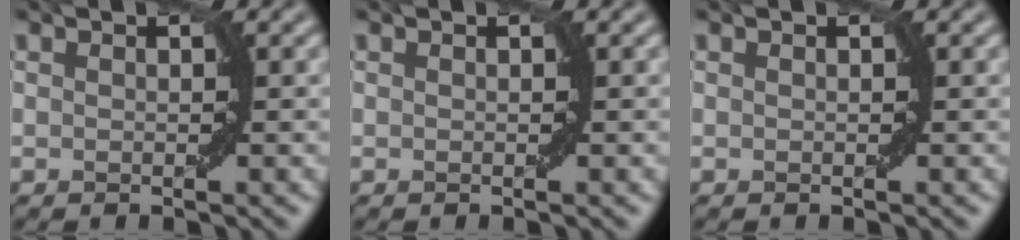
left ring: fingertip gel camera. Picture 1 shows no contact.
{"total": 0.0}
{"total": 0.0}